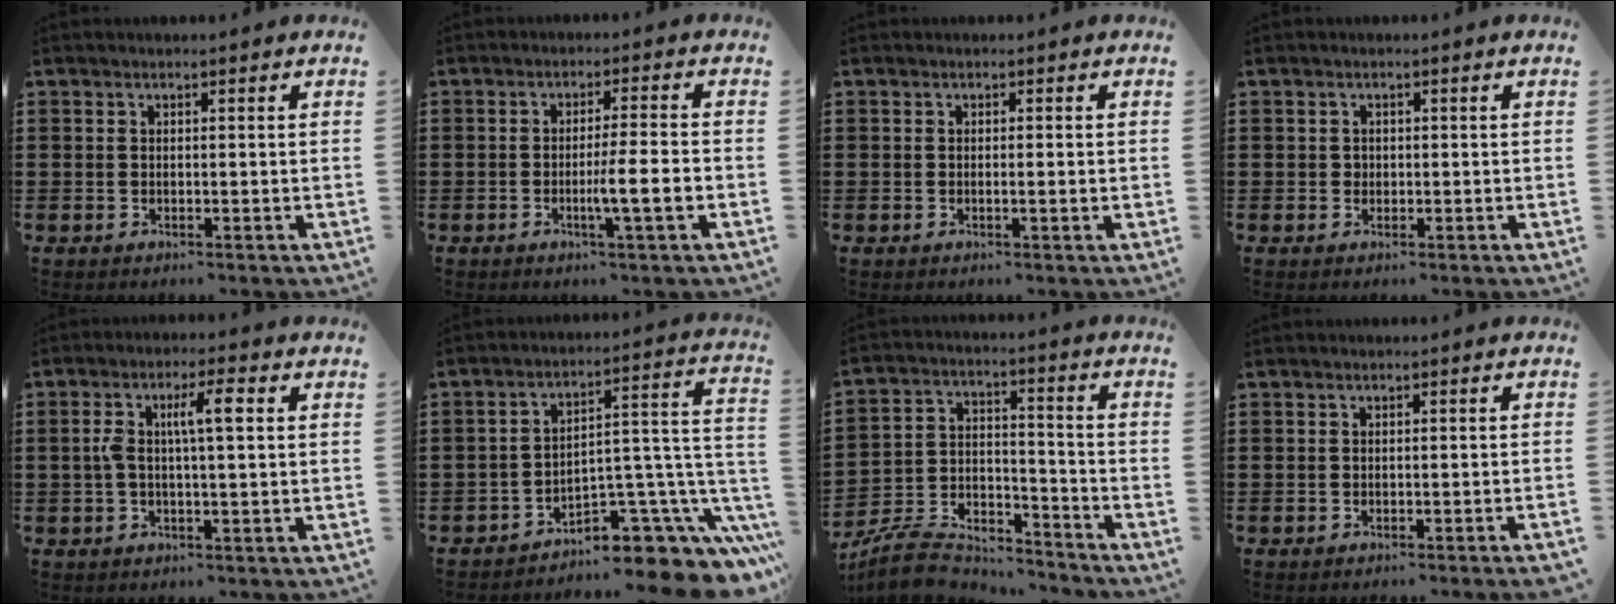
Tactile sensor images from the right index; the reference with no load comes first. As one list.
[{"total": 5.4, "force": [-1.6, -0.2, 5.2], "torque": [-0.086, -0.009, -0.028]}, {"total": 0.7, "force": [-0.1, -0.1, 0.7], "torque": [-0.011, -0.004, -0.002]}, {"total": 0.8, "force": [0.1, 0.7, 0.2], "torque": [-0.006, 0.002, 0.002]}, {"total": 5.5, "force": [0.6, 1.0, 5.3], "torque": [-0.110, 0.003, 0.002]}, {"total": 8.1, "force": [-5.1, 3.9, 4.9], "torque": [-0.053, -0.010, -0.093]}, {"total": 8.5, "force": [-8.0, 2.2, 1.9], "torque": [-0.046, 0.017, -0.157]}, {"total": 1.2, "force": [-1.1, -0.2, 0.4], "torque": [-0.007, -0.001, -0.021]}]